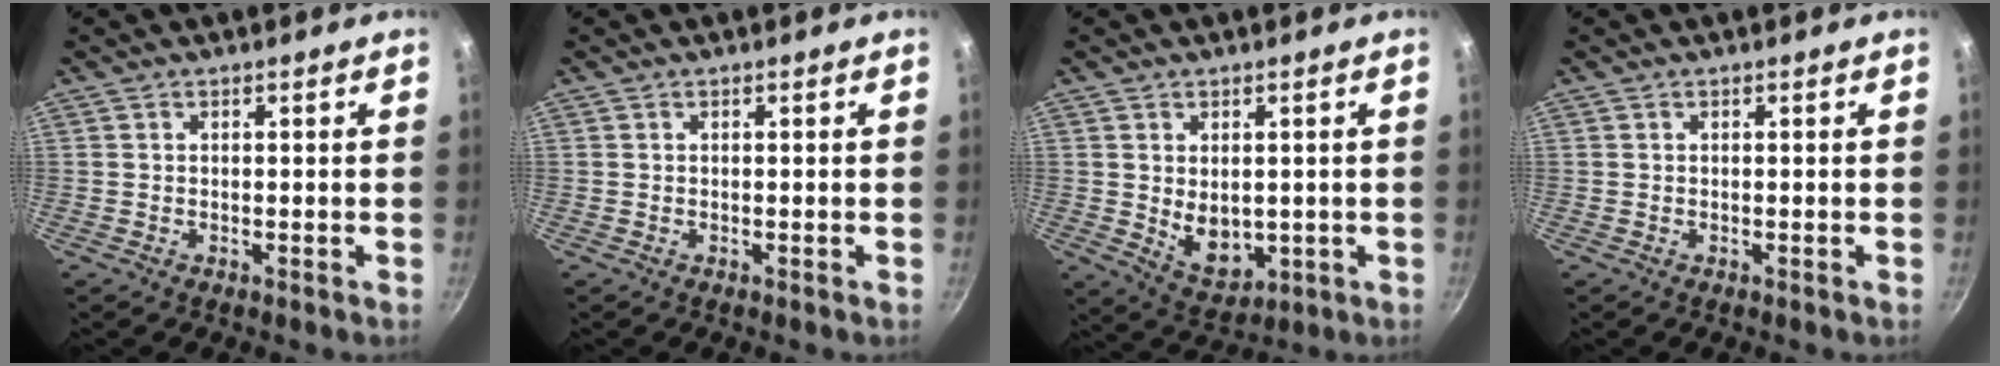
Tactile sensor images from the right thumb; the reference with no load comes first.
{"total": 0.0}
{"total": 7.5, "force": [0.2, 5.2, 5.4], "torque": [-0.069, -0.016, 0.023]}
{"total": 0.0}